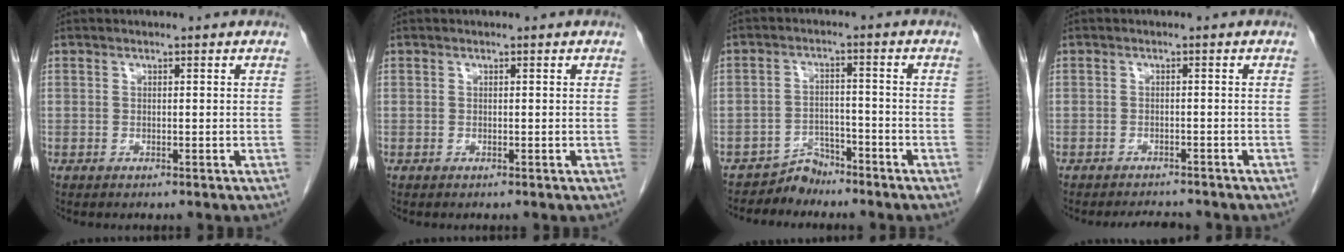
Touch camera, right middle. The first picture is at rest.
{"total": 0.0}
{"total": 3.6, "force": [-3.3, 1.3, -0.6], "torque": [0.015, 0.003, -0.057]}
{"total": 3.8, "force": [-3.6, 0.8, 0.8], "torque": [-0.015, -0.009, -0.051]}